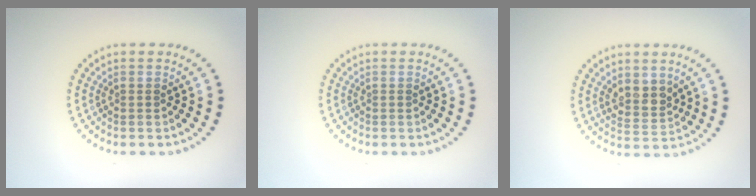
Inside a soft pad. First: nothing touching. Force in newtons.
{"total": 0.0}
{"total": 2.5, "press": 2.2, "slide": 1.2}